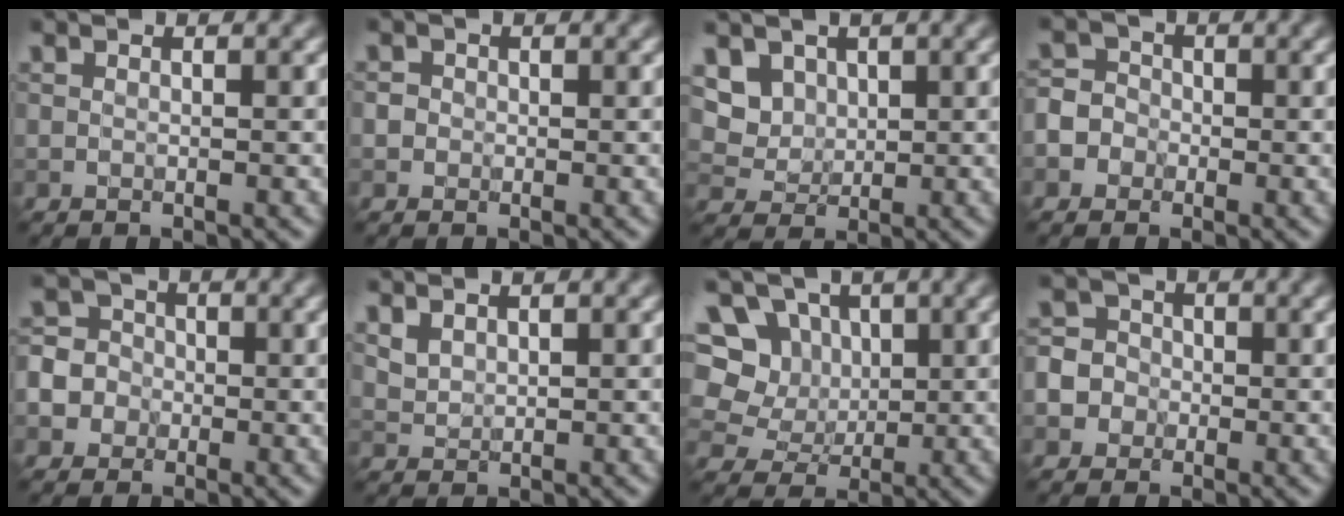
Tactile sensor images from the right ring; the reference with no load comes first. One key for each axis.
{"total": 1.4, "fx": 0.2, "fy": 1.3, "fz": 0.5, "tx": 0.002, "ty": 0.004, "tz": -0.004}
{"total": 4.6, "fx": 2.4, "fy": 3.4, "fz": 1.9, "tx": -0.051, "ty": -0.004, "tz": 0.050}
{"total": 4.4, "fx": -1.7, "fy": 3.9, "fz": 1.2, "tx": -0.001, "ty": 0.008, "tz": -0.053}
{"total": 7.2, "fx": -2.2, "fy": 6.6, "fz": 1.8, "tx": -0.042, "ty": 0.000, "tz": -0.071}
{"total": 1.5, "fx": 1.2, "fy": 0.7, "fz": 0.5, "tx": -0.016, "ty": 0.001, "tz": 0.029}
{"total": 9.2, "fx": 3.1, "fy": 7.8, "fz": 3.8, "tx": -0.071, "ty": 0.029, "tz": 0.036}
{"total": 6.0, "fx": -1.7, "fy": 5.5, "fz": 1.5, "tx": -0.023, "ty": 0.009, "tz": -0.060}